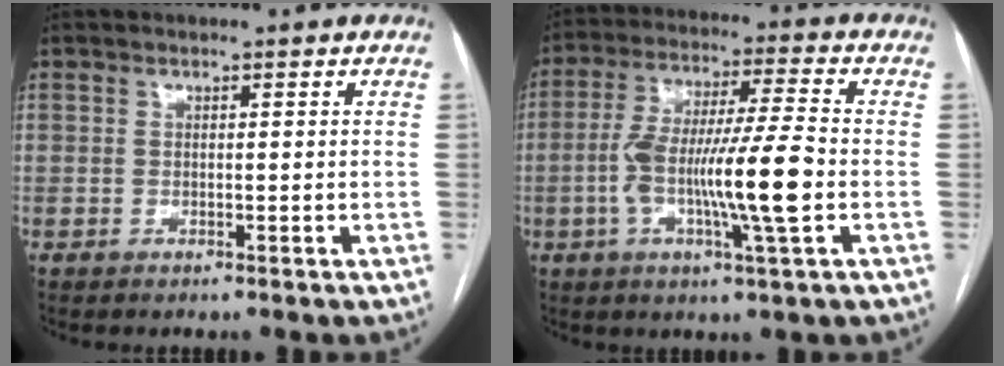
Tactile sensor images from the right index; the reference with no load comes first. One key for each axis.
{"total": 13.9, "fx": -2.9, "fy": 0.5, "fz": 13.6, "tx": -0.254, "ty": 0.000, "tz": -0.056}